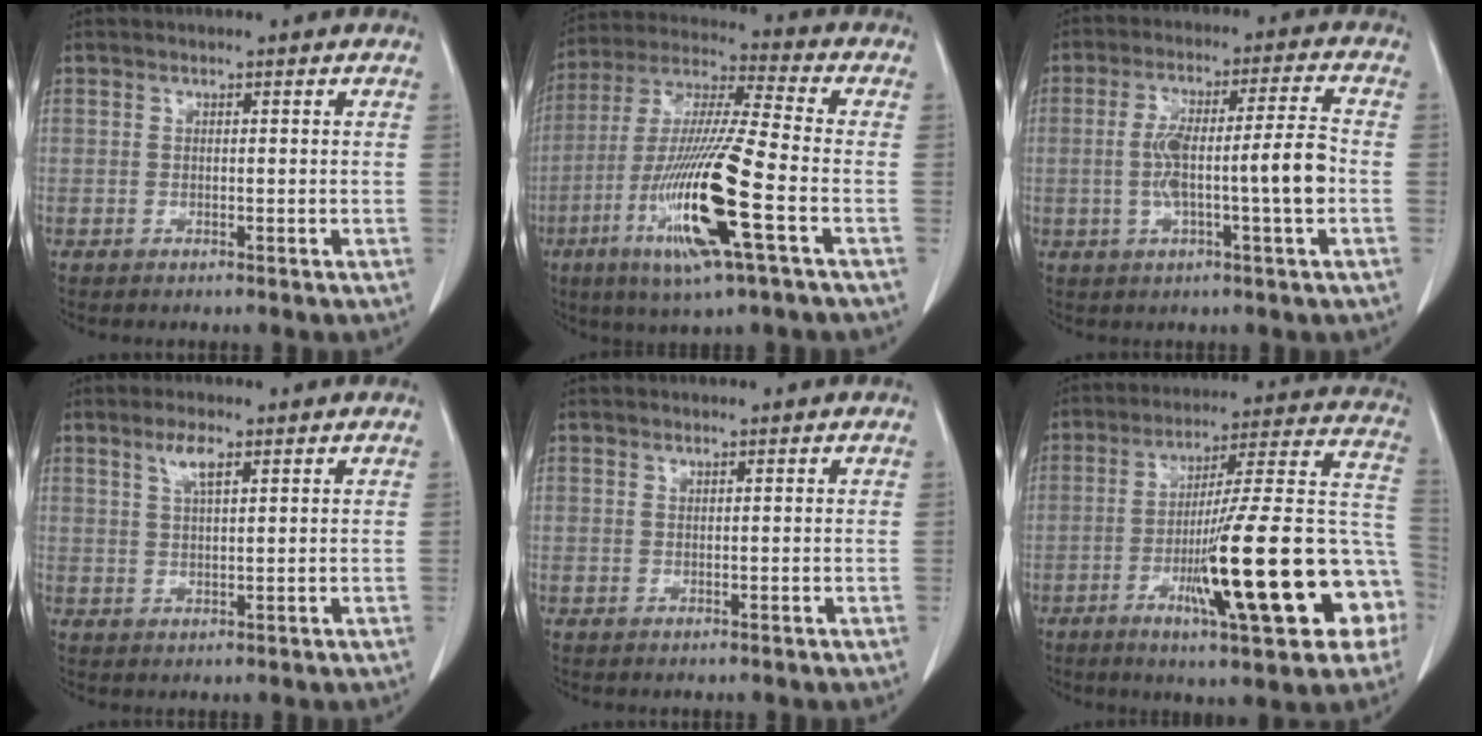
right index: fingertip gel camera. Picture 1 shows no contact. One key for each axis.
{"total": 18.0, "fx": -6.1, "fy": 0.5, "fz": 16.9, "tx": -0.350, "ty": -0.025, "tz": -0.117}
{"total": 10.3, "fx": -1.6, "fy": 0.5, "fz": 10.1, "tx": -0.179, "ty": 0.019, "tz": -0.027}
{"total": 3.3, "fx": 1.9, "fy": 0.6, "fz": 2.7, "tx": -0.056, "ty": 0.003, "tz": 0.037}
{"total": 0.0}
{"total": 23.7, "fx": -7.5, "fy": 2.6, "fz": 22.3, "tx": -0.275, "ty": 0.015, "tz": -0.107}